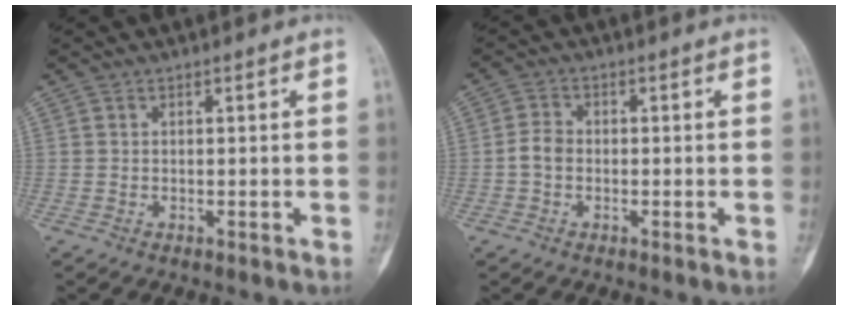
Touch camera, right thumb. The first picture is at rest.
{"total": 3.0, "force": [-0.7, 2.3, 1.9], "torque": [-0.032, 0.010, -0.020]}